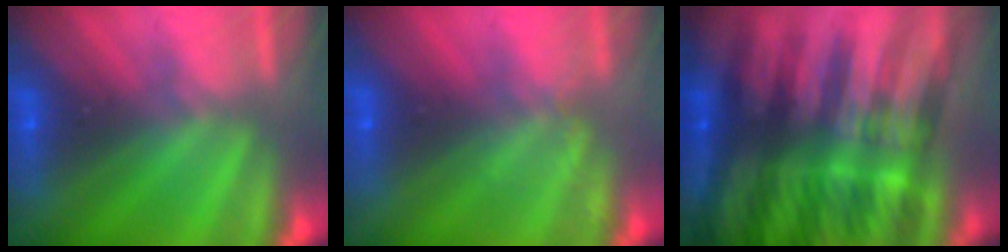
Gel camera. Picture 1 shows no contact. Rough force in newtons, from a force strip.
{"total": 2.1}
{"total": 6.0}